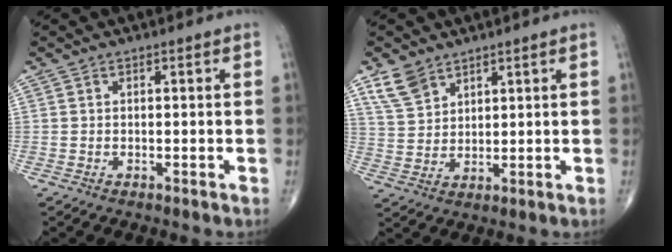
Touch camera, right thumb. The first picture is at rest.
{"total": 6.0, "force": [4.3, 3.5, 2.3], "torque": [-0.036, -0.018, 0.094]}